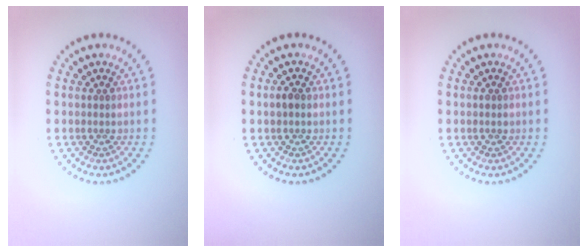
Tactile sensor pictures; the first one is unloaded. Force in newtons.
{"total": 1.2, "press": 1.1, "slide": 0.3}
{"total": 0.7, "press": 0.7, "slide": 0.1}